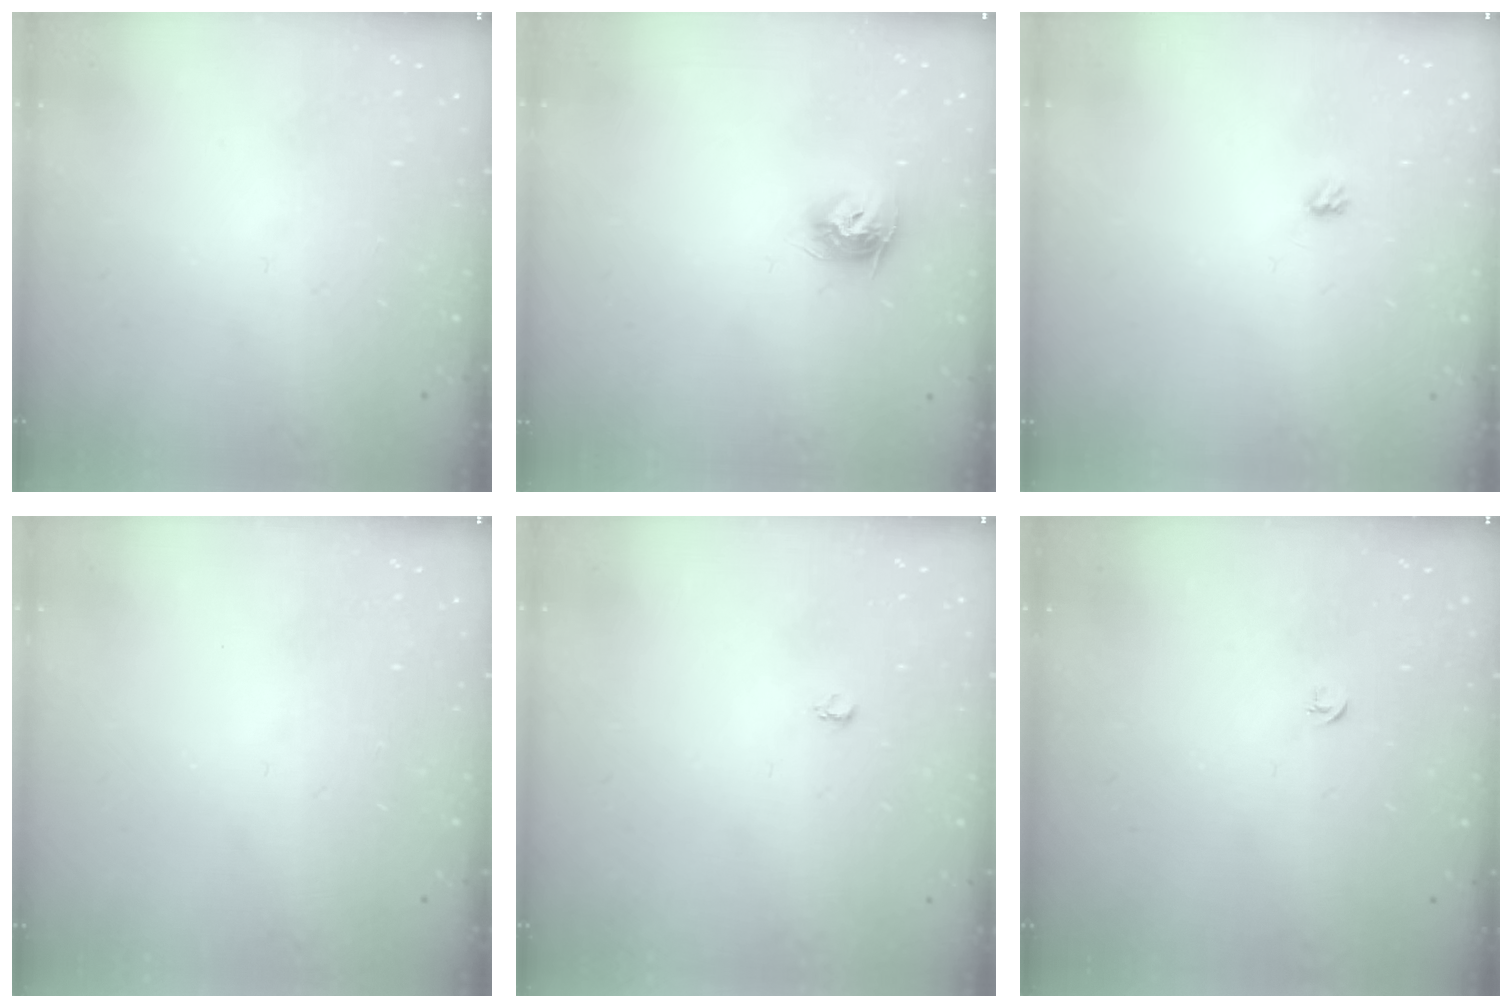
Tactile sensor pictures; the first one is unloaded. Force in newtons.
{"total": 8.7, "press": 8.7, "slide": 0.3}
{"total": 2.9, "press": 2.9, "slide": 0.5}
{"total": 0.0}
{"total": 2.6, "press": 2.6, "slide": 0.4}
{"total": 2.7, "press": 2.6, "slide": 0.6}